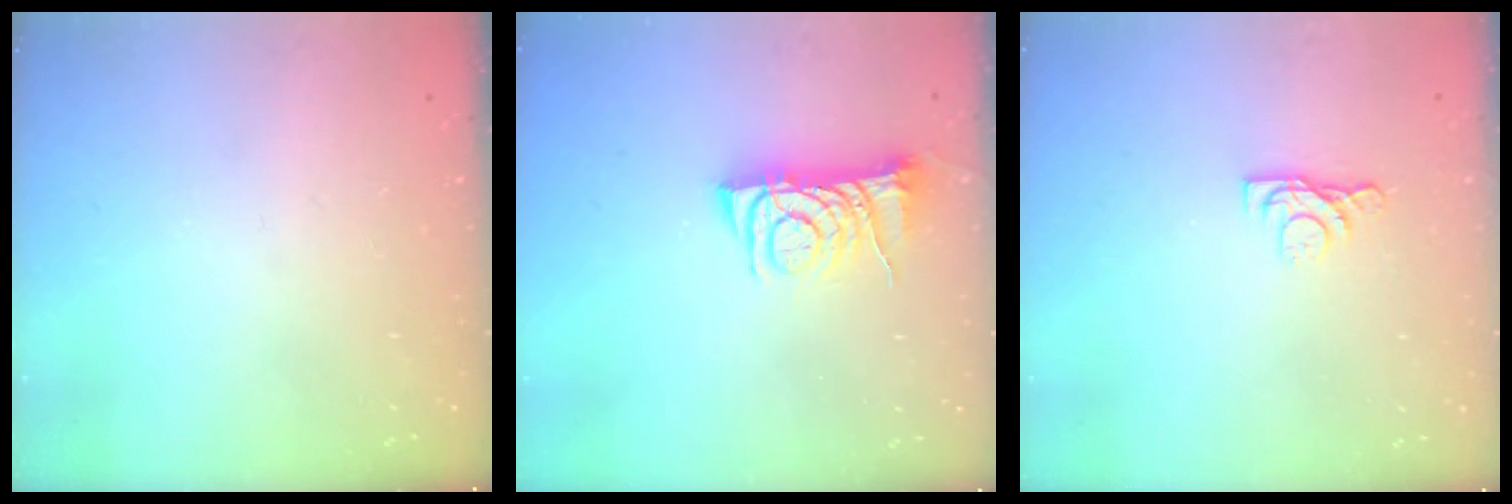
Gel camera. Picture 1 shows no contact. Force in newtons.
{"total": 8.1, "press": 8.1, "slide": 0.9}
{"total": 5.4, "press": 5.4, "slide": 0.8}